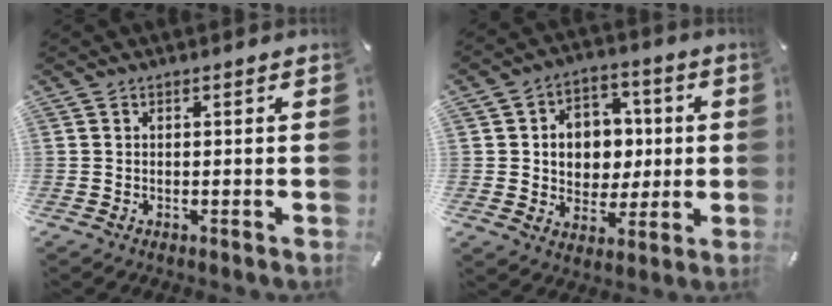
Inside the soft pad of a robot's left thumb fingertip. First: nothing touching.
{"total": 9.5, "force": [0.3, 8.9, 3.4], "torque": [-0.048, 0.004, 0.011]}